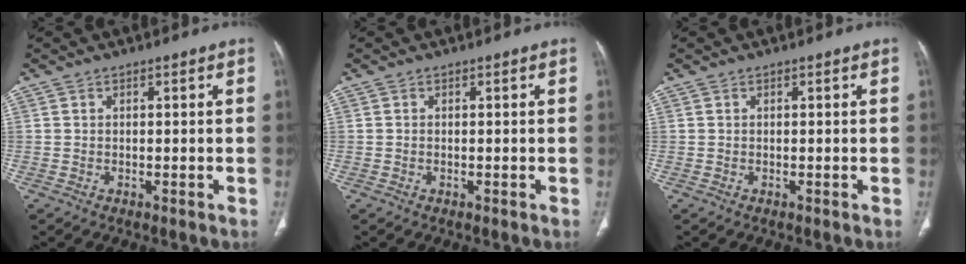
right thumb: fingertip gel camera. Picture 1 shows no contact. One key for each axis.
{"total": 0.0}
{"total": 0.0}